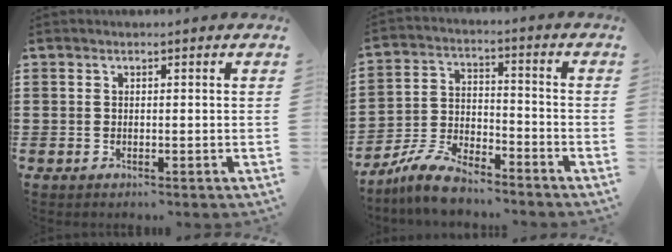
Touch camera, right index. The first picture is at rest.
{"total": 7.2, "force": [-6.5, 1.8, 2.6], "torque": [-0.067, 0.011, -0.128]}